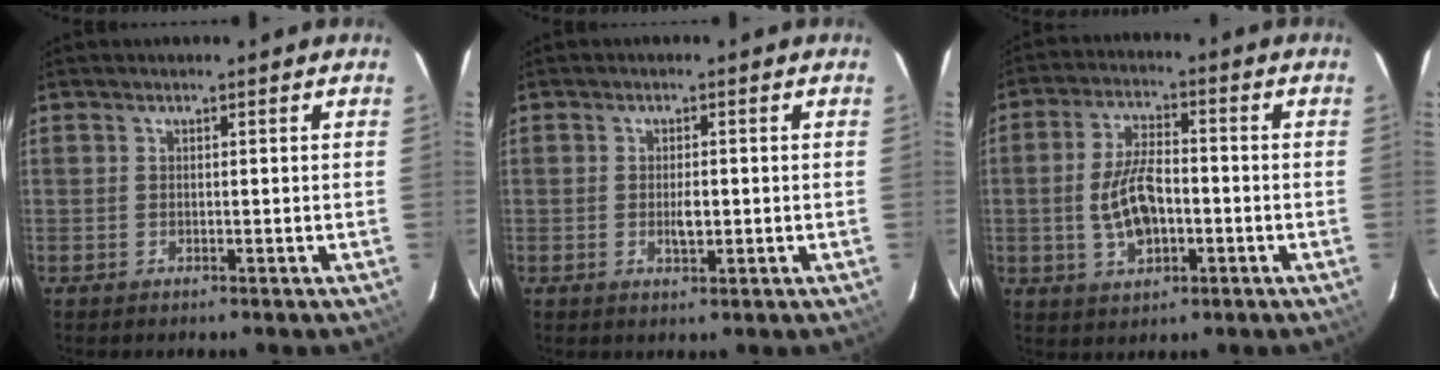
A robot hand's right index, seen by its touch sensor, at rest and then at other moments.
{"total": 2.7, "force": [-0.4, 1.1, 2.4], "torque": [-0.042, -0.003, -0.005]}
{"total": 9.5, "force": [-1.8, 4.6, 8.1], "torque": [-0.161, 0.005, -0.027]}